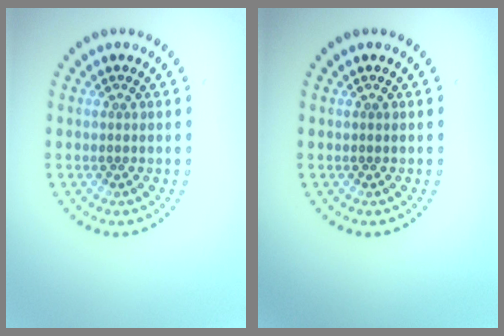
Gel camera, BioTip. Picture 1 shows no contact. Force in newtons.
{"total": 0.0}